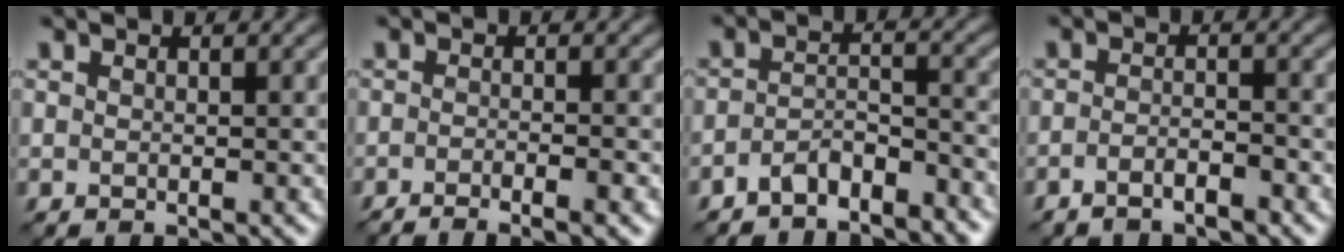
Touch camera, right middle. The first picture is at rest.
{"total": 3.6, "force": [-2.3, 0.6, 2.7], "torque": [-0.038, -0.001, -0.031]}
{"total": 3.3, "force": [-3.0, 0.7, 1.2], "torque": [-0.030, 0.008, -0.062]}
{"total": 1.8, "force": [-1.6, 0.2, 0.9], "torque": [-0.019, 0.002, -0.032]}